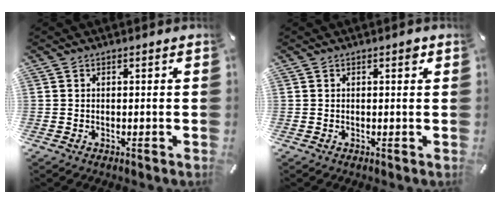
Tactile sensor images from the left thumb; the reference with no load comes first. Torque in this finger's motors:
{"motor_torque": [0.12, -0.02, -0.05, 0.02, 0.08]}